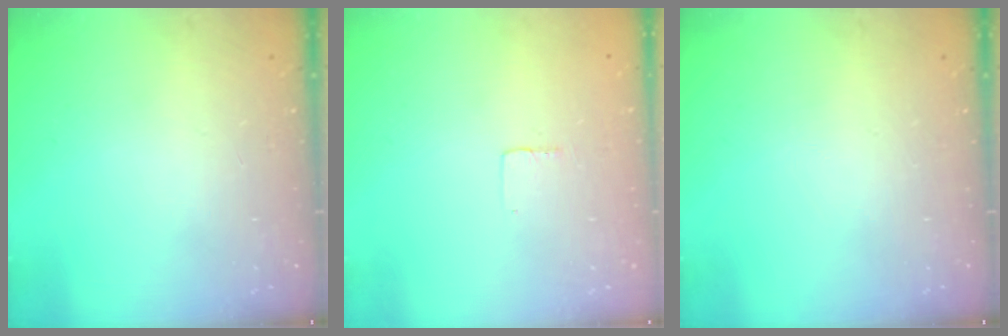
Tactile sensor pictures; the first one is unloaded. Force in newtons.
{"total": 1.9, "press": 1.9, "slide": 0.1}
{"total": 0.0}